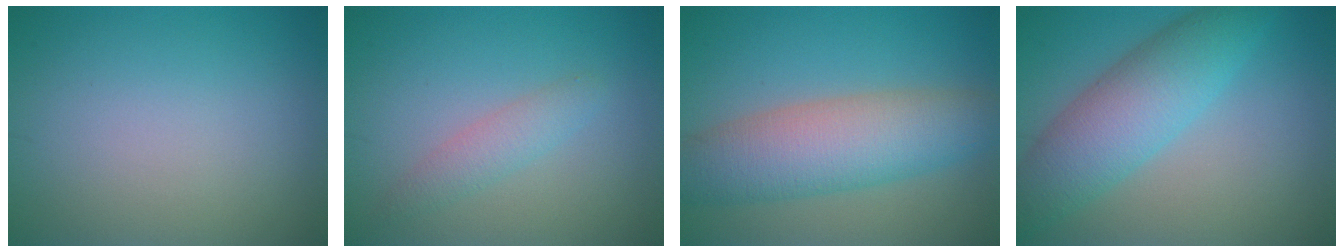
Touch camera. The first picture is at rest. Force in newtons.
{"total": 2.0, "press": 2.0, "slide": 0.1}
{"total": 7.5, "press": 7.5, "slide": 0.5}
{"total": 6.5, "press": 6.5, "slide": 0.1}